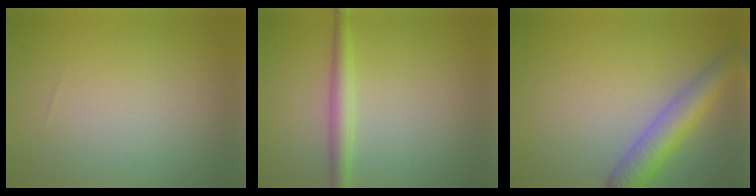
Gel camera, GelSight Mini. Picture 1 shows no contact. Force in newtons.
{"total": 2.3, "press": 2.3, "slide": 0.0}
{"total": 5.2, "press": 5.2, "slide": 0.2}